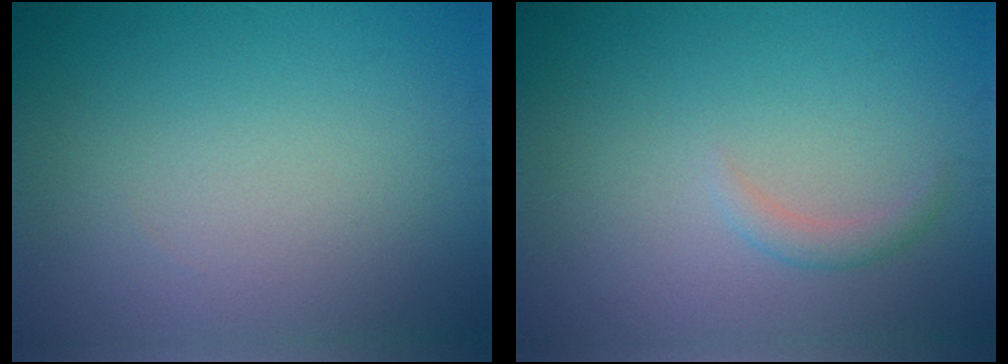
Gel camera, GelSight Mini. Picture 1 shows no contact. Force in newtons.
{"total": 1.1, "press": 1.1, "slide": 0.1}